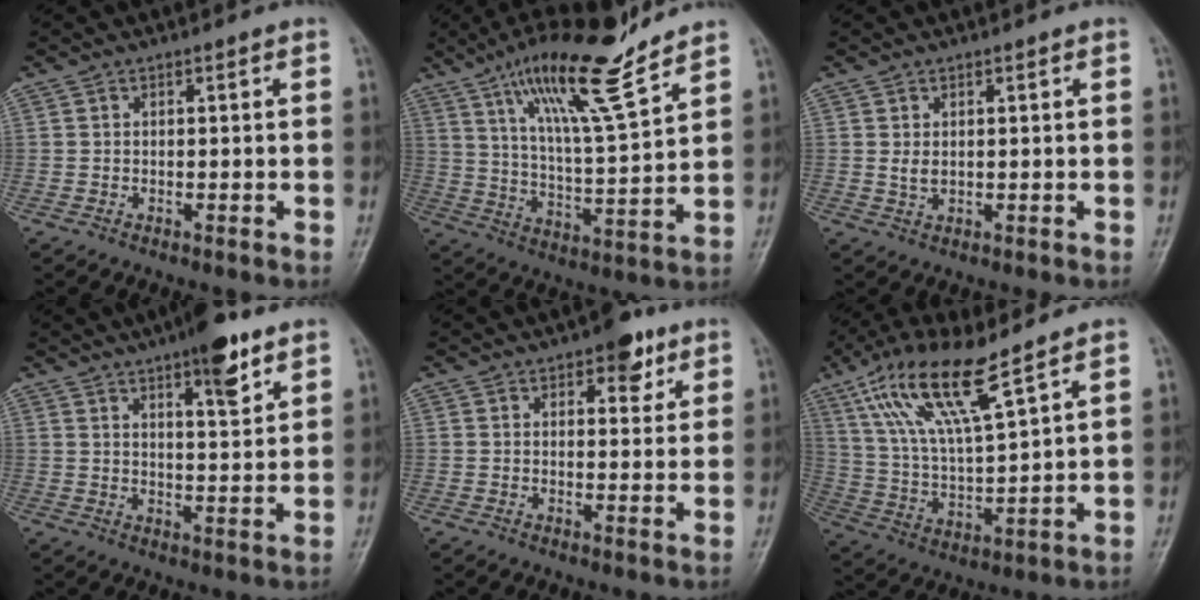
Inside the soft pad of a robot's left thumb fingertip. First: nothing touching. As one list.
[{"total": 17.2, "force": [11.9, 2.6, 12.1], "torque": [-0.198, -0.061, 0.210]}, {"total": 1.7, "force": [0.4, 1.0, 1.3], "torque": [-0.022, -0.002, 0.011]}, {"total": 9.1, "force": [5.7, 2.4, 6.7], "torque": [-0.084, -0.030, 0.083]}, {"total": 6.0, "force": [3.4, 3.0, 3.9], "torque": [-0.024, -0.012, 0.040]}, {"total": 15.3, "force": [9.4, 3.1, 11.7], "torque": [-0.230, -0.033, 0.193]}]